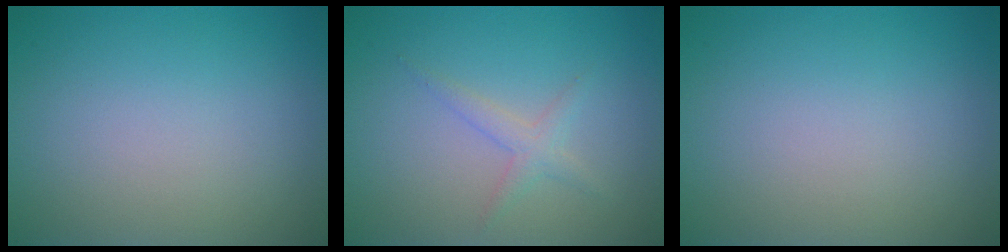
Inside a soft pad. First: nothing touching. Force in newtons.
{"total": 1.6, "press": 1.6, "slide": 0.1}
{"total": 0.0}